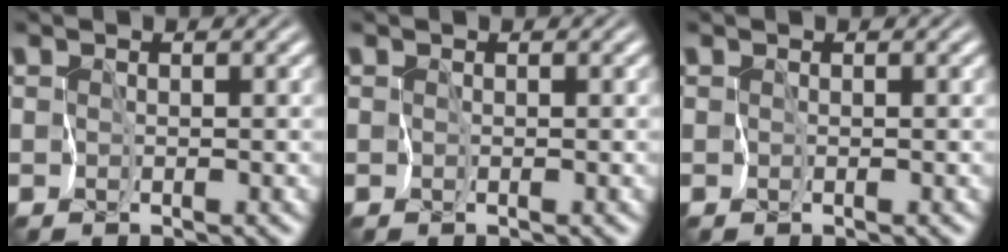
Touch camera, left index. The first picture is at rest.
{"total": 0.0}
{"total": 0.0}